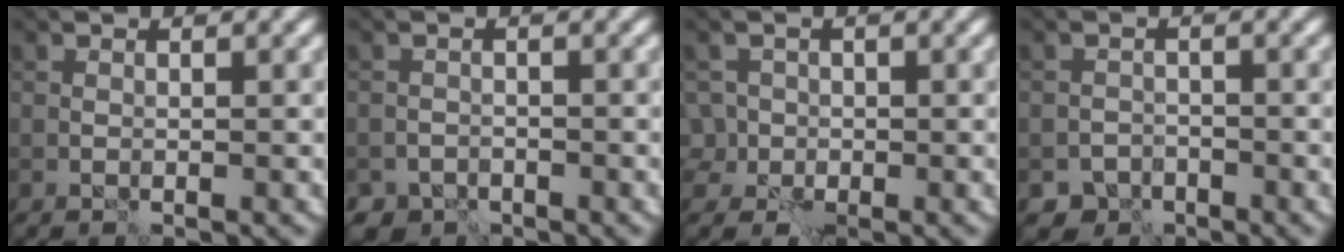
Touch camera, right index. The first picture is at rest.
{"total": 2.7, "force": [-2.3, 1.4, 0.2], "torque": [0.006, 0.004, -0.034]}
{"total": 2.5, "force": [-0.7, 2.4, 0.4], "torque": [0.000, 0.011, -0.013]}
{"total": 2.8, "force": [-2.2, 1.8, 0.2], "torque": [0.010, 0.002, -0.036]}